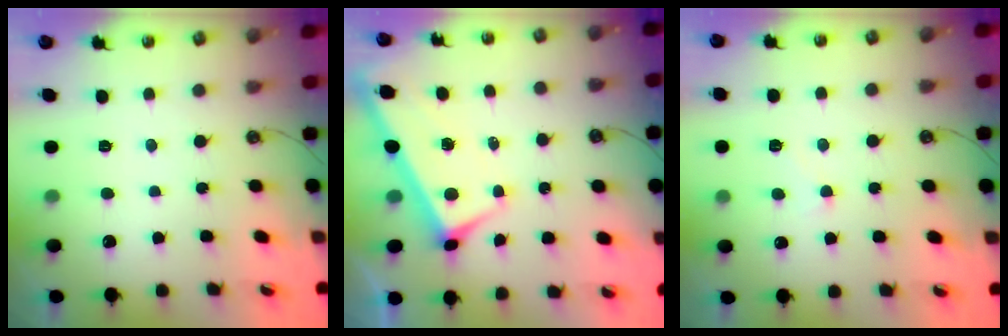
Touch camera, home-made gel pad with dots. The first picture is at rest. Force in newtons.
{"total": 1.9, "press": 1.9, "slide": 0.5}
{"total": 3.1, "press": 3.1, "slide": 0.3}